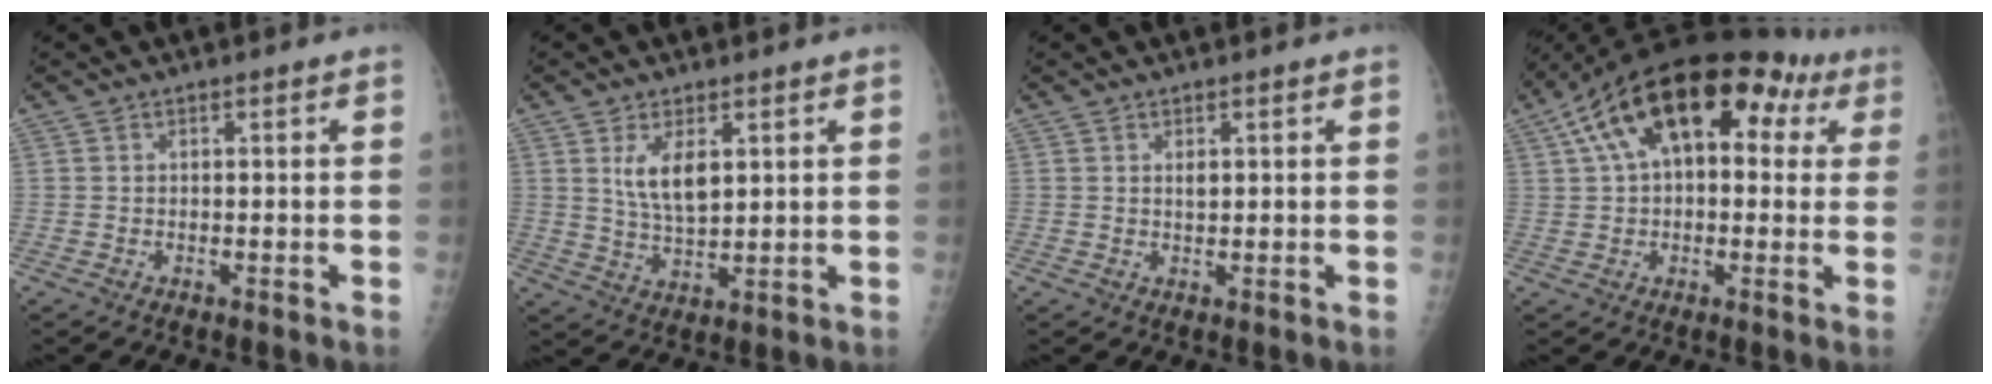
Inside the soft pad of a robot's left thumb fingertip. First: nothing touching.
{"total": 6.9, "force": [2.6, 3.2, 5.5], "torque": [-0.092, -0.019, 0.059]}
{"total": 1.2, "force": [0.5, 0.5, 0.9], "torque": [-0.012, -0.005, 0.012]}
{"total": 19.2, "force": [7.1, 10.6, 14.3], "torque": [-0.205, 0.047, 0.104]}